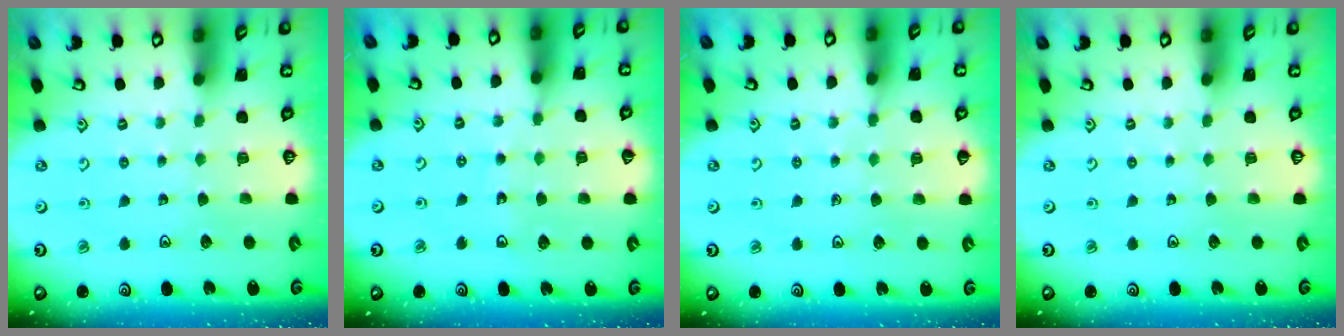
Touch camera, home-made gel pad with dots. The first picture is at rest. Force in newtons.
{"total": 6.4, "press": 5.8, "slide": 2.7}
{"total": 5.0, "press": 4.8, "slide": 1.3}
{"total": 0.0}